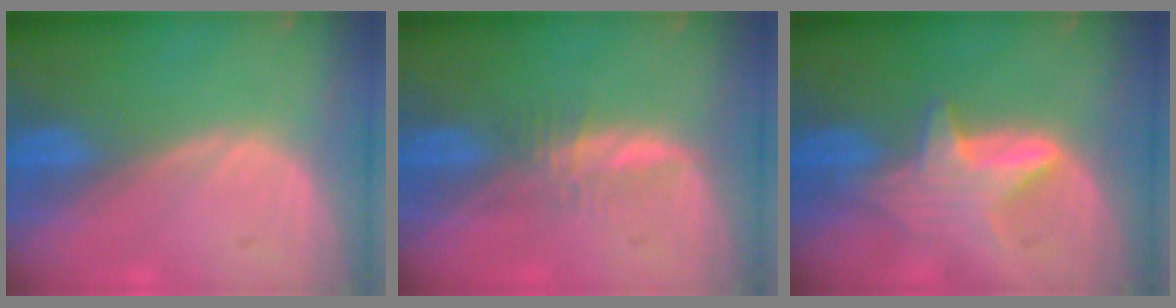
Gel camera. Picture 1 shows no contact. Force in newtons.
{"total": 2.8, "press": 2.7, "slide": 0.5}
{"total": 5.8, "press": 5.7, "slide": 0.9}